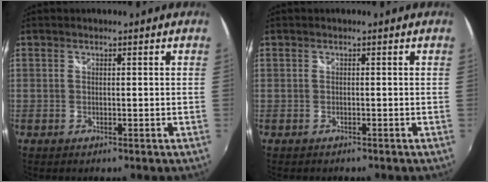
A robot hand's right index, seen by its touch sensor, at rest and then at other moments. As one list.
[{"total": 0.9, "force": [-0.6, 0.7, -0.1], "torque": [-0.002, 0.000, -0.009]}]